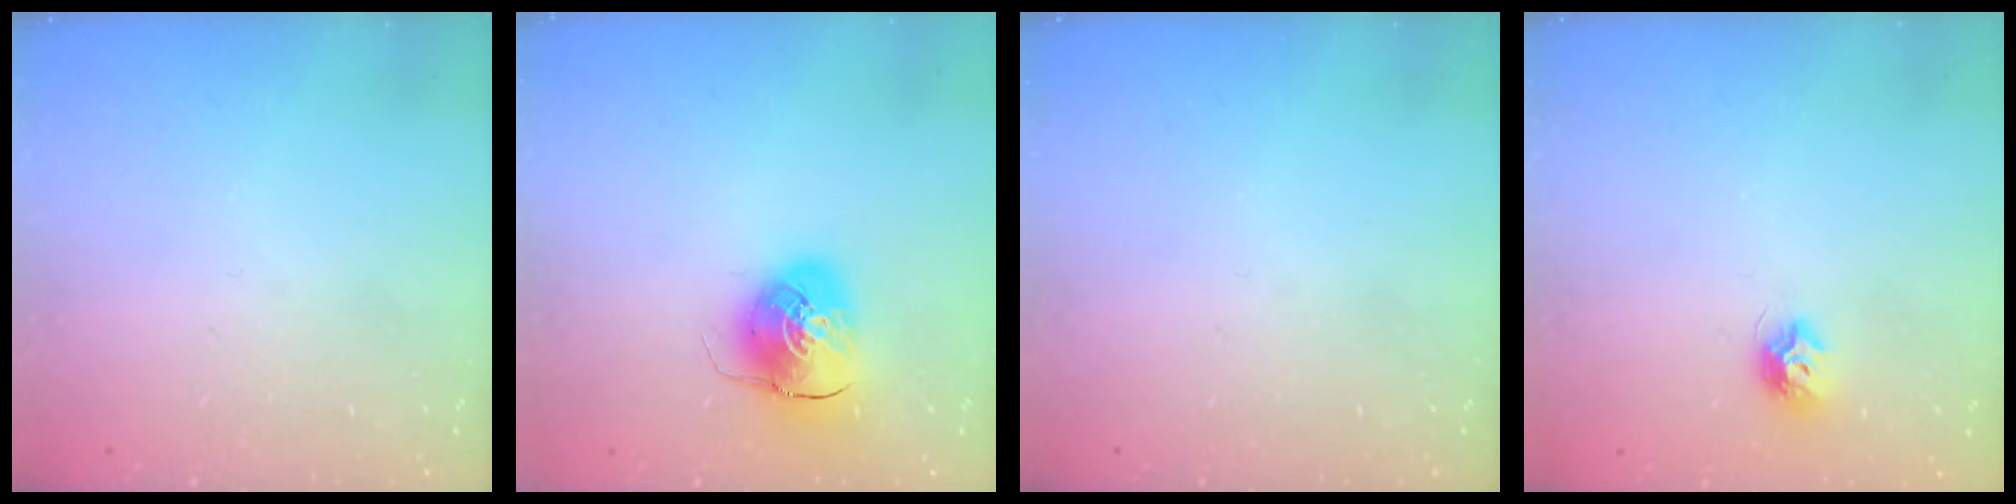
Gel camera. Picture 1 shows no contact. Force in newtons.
{"total": 9.6, "press": 9.4, "slide": 1.7}
{"total": 0.0}
{"total": 7.4, "press": 7.4, "slide": 0.2}